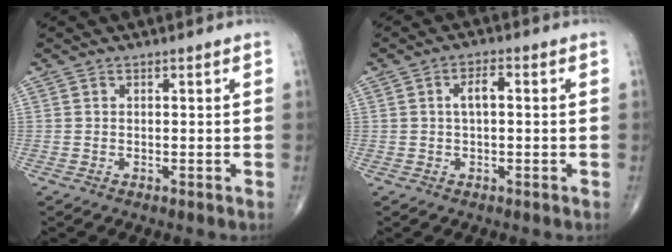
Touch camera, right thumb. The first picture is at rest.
{"total": 3.2, "force": [0.3, 1.4, 2.9], "torque": [-0.054, 0.010, 0.002]}